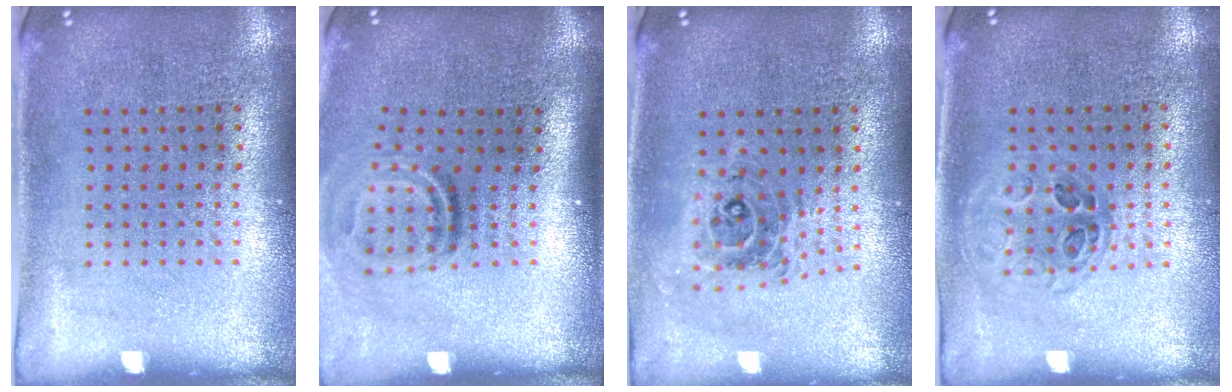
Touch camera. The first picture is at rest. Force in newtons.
{"total": 2.0, "press": 1.1, "slide": 1.6}
{"total": 0.8, "press": 0.8, "slide": 0.1}
{"total": 1.1, "press": 1.0, "slide": 0.4}